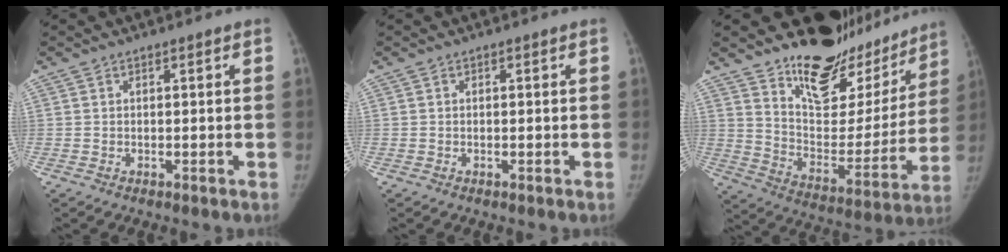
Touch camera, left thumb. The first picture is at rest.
{"total": 0.0}
{"total": 24.3, "force": [19.8, 10.6, 9.3], "torque": [-0.083, -0.132, 0.294]}